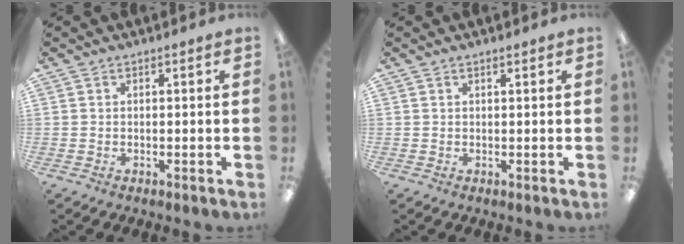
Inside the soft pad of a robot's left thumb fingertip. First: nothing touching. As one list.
[{"total": 0.5, "force": [0.4, 0.0, 0.3], "torque": [-0.006, 0.000, 0.008]}]